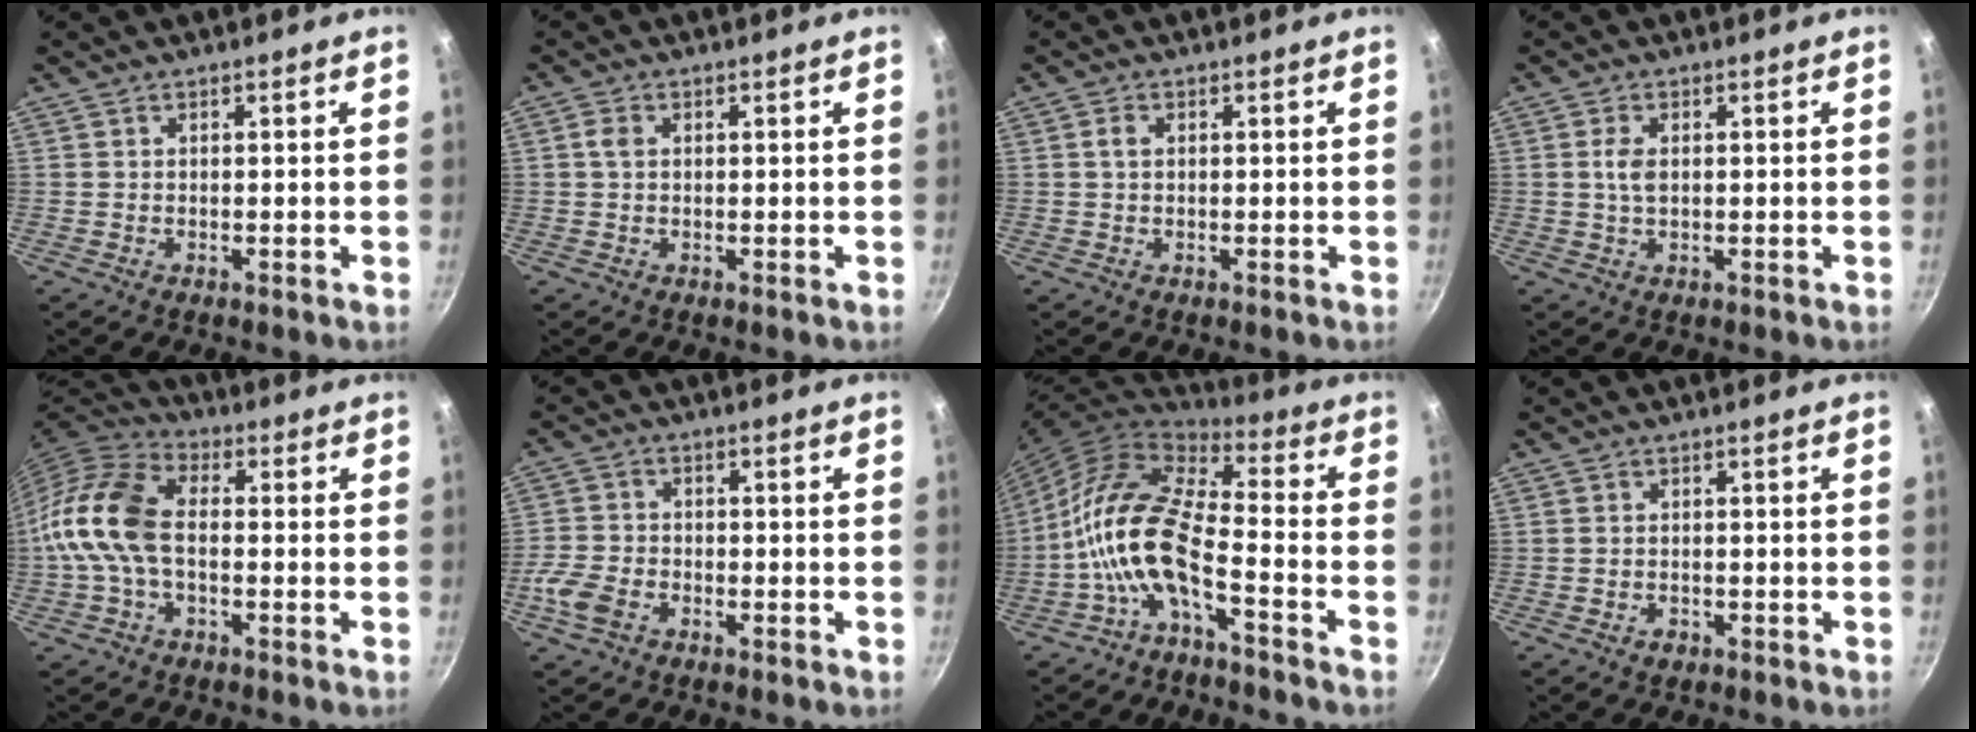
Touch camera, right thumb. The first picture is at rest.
{"total": 1.8, "force": [0.4, 1.3, 1.2], "torque": [-0.019, 0.002, 0.006]}
{"total": 1.7, "force": [0.4, 1.2, 1.2], "torque": [-0.021, 0.004, 0.006]}
{"total": 3.0, "force": [0.4, 1.7, 2.5], "torque": [-0.049, 0.002, 0.008]}
{"total": 12.7, "force": [-1.2, 7.8, 10.0], "torque": [-0.190, 0.040, -0.042]}
{"total": 6.2, "force": [-3.0, 4.0, 3.7], "torque": [-0.078, 0.019, -0.064]}
{"total": 14.1, "force": [-5.1, 5.5, 11.9], "torque": [-0.233, 0.055, -0.112]}
{"total": 1.5, "force": [-0.8, 1.1, 0.7], "torque": [-0.011, 0.004, -0.007]}